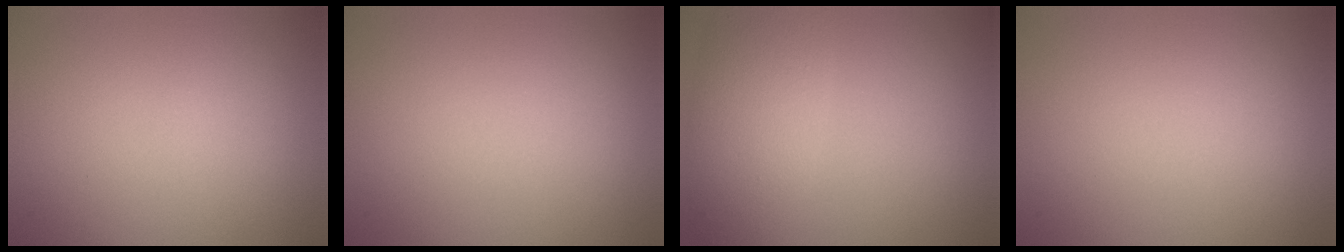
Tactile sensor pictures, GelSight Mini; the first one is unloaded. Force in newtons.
{"total": 0.0}
{"total": 5.2, "press": 5.2, "slide": 0.3}
{"total": 0.0}